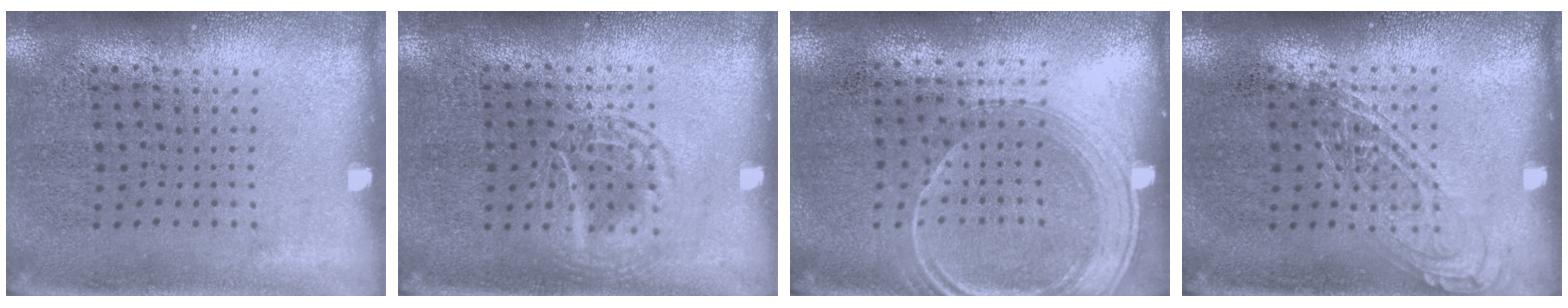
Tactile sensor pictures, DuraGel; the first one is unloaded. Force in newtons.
{"total": 1.3, "press": 1.3, "slide": 0.1}
{"total": 1.6, "press": 1.4, "slide": 0.8}
{"total": 1.0, "press": 1.0, "slide": 0.1}